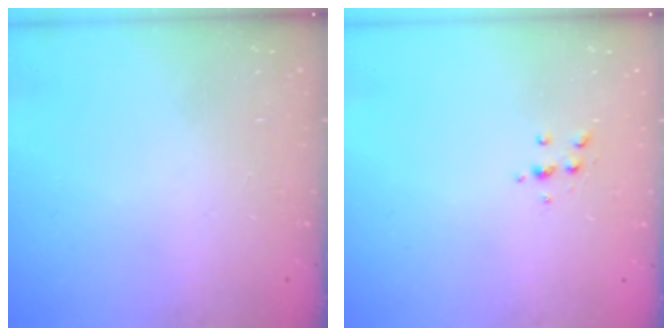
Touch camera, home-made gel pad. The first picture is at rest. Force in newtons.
{"total": 4.9, "press": 4.8, "slide": 1.1}